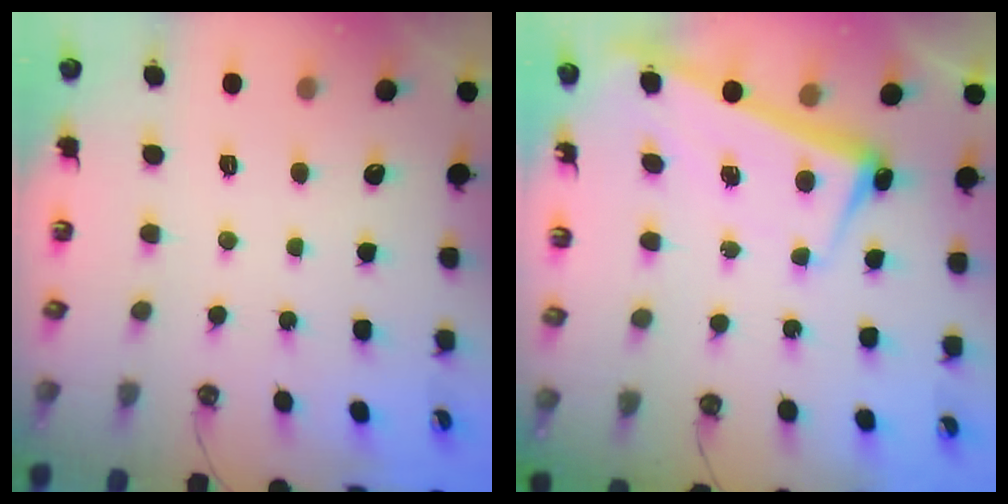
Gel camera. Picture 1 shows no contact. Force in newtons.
{"total": 2.6, "press": 2.4, "slide": 0.9}